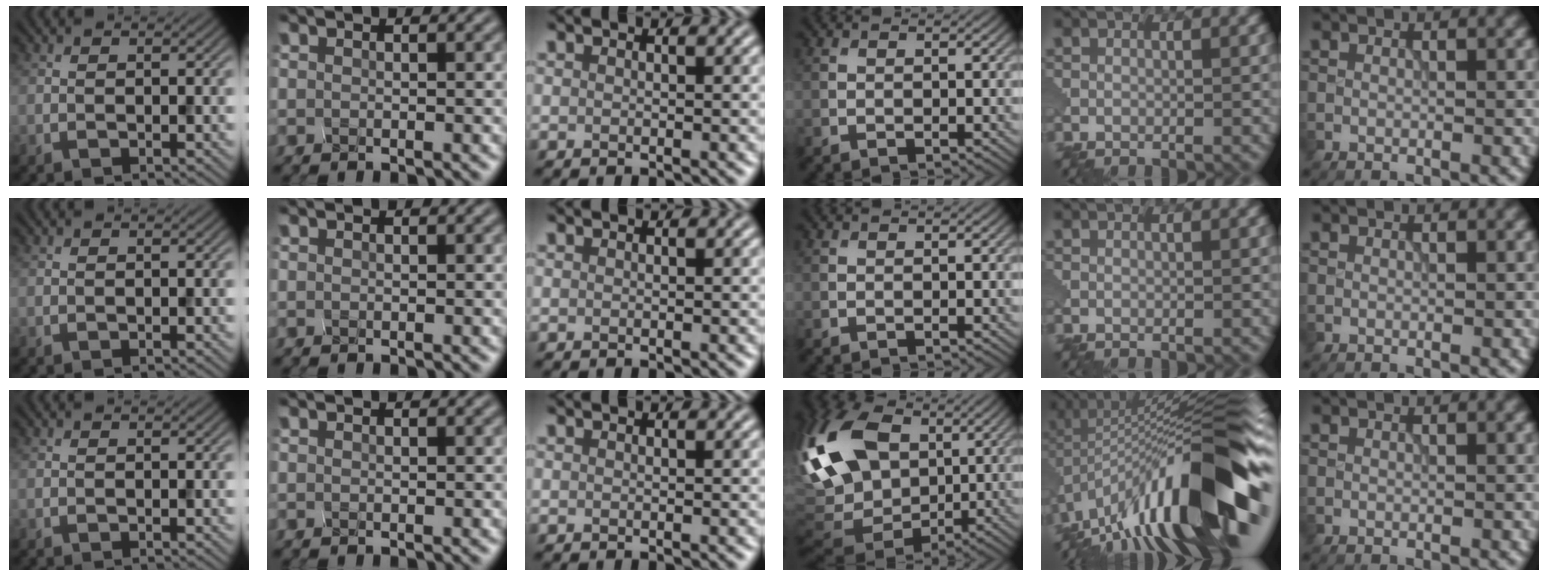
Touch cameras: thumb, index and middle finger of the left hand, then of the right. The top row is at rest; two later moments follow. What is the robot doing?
{"motion": "squeeze", "object": "hand grip exerciser"}